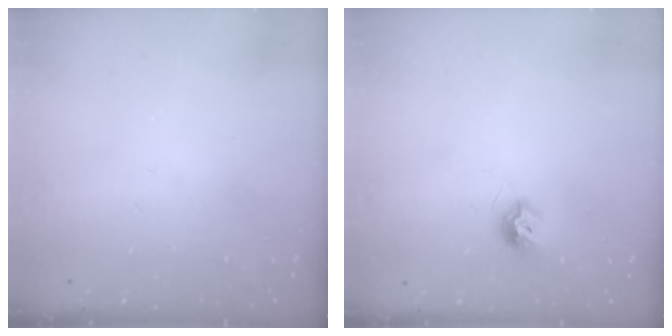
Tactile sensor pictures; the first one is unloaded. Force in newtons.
{"total": 7.6, "press": 7.6, "slide": 0.4}